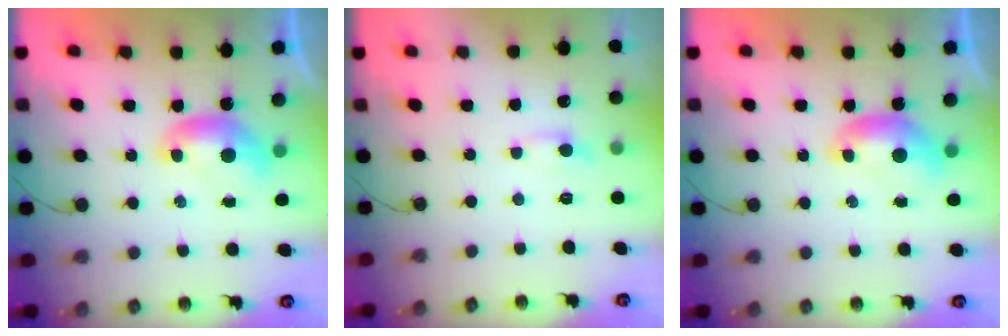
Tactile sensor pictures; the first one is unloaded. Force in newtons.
{"total": 0.7, "press": 0.3, "slide": 0.6}
{"total": 0.0}